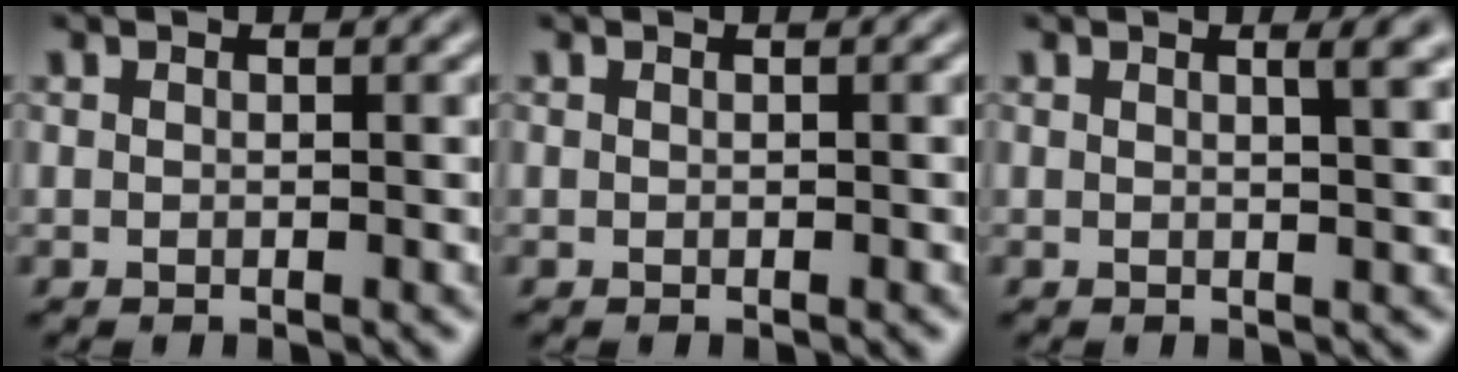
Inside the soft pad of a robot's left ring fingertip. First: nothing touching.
{"total": 0.0}
{"total": 2.2, "force": [0.9, 0.7, 1.9], "torque": [-0.015, 0.003, 0.007]}